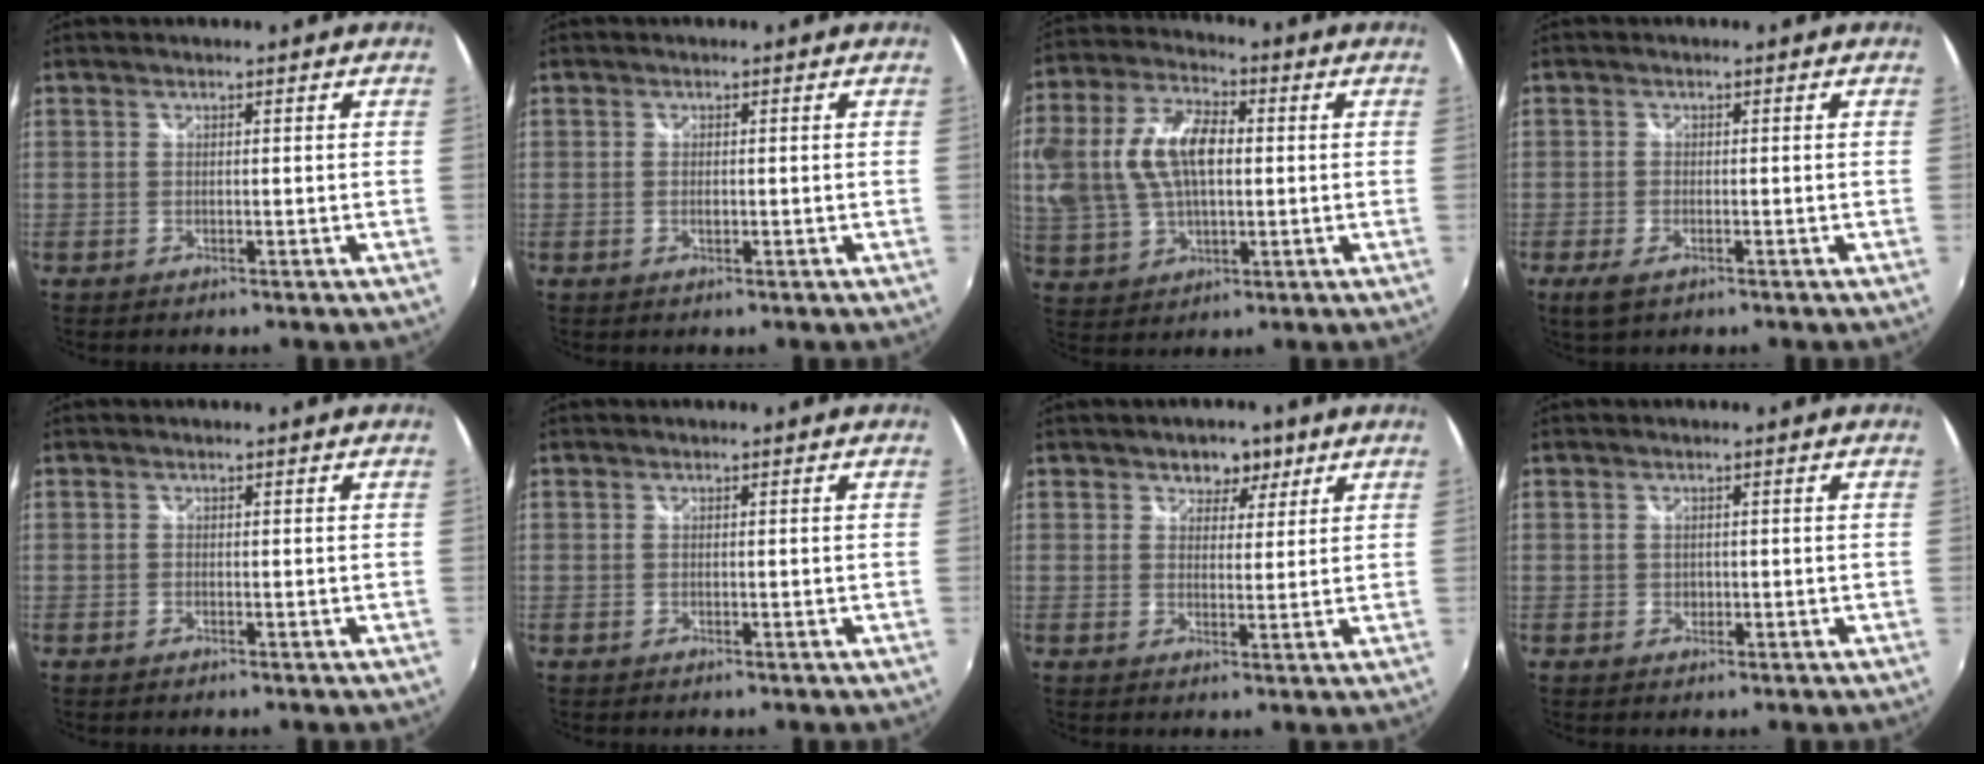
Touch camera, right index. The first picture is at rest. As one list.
[{"total": 1.2, "force": [-0.2, 0.7, 0.9], "torque": [-0.016, -0.001, -0.004]}, {"total": 17.3, "force": [1.9, 9.9, 14.1], "torque": [-0.301, 0.018, 0.040]}, {"total": 3.4, "force": [-1.9, 1.6, 2.4], "torque": [-0.056, -0.007, -0.032]}, {"total": 0.0}, {"total": 0.0}, {"total": 4.4, "force": [2.5, 3.2, 1.5], "torque": [-0.011, 0.001, 0.035]}, {"total": 1.2, "force": [0.1, 1.1, 0.4], "torque": [-0.004, 0.000, 0.001]}]